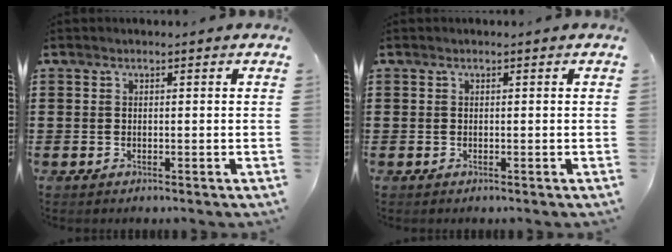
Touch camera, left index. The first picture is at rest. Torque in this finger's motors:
{"motor_torque": [-0.03, -0.02, 0.00, 0.00]}